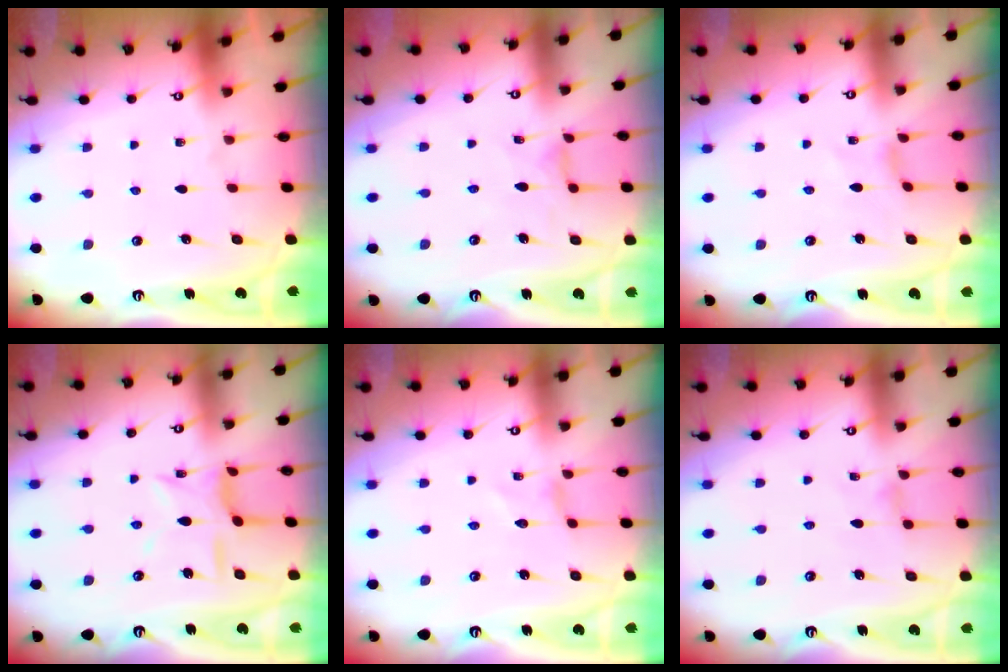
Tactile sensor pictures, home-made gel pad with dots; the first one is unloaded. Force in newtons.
{"total": 1.2, "press": 1.2, "slide": 0.3}
{"total": 0.0}
{"total": 9.2, "press": 9.2, "slide": 0.7}
{"total": 0.0}
{"total": 0.0}